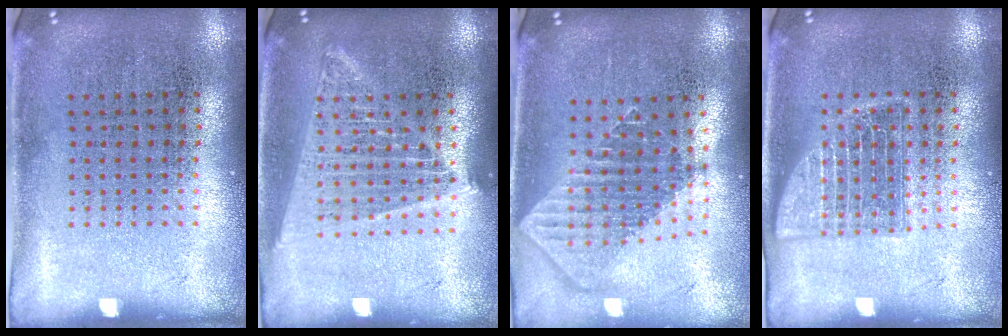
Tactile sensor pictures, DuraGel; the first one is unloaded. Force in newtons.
{"total": 1.7, "press": 1.5, "slide": 0.8}
{"total": 1.8, "press": 1.5, "slide": 1.1}
{"total": 2.5, "press": 2.5, "slide": 0.4}